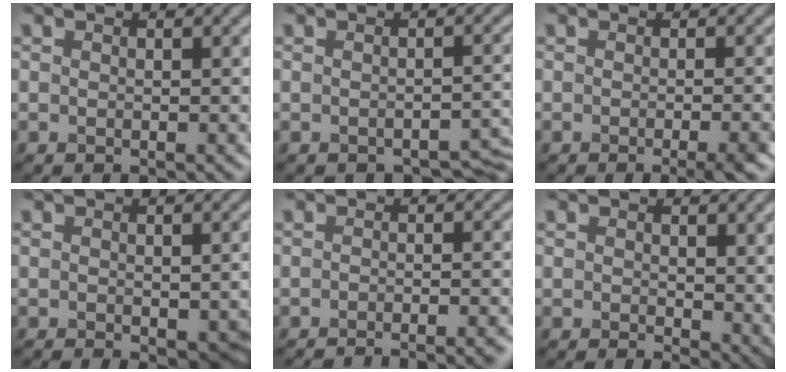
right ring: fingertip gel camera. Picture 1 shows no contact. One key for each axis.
{"total": 1.7, "fx": -1.5, "fy": 0.5, "fz": 0.7, "tx": -0.004, "ty": -0.001, "tz": -0.016}
{"total": 2.8, "fx": -1.3, "fy": 0.5, "fz": 2.4, "tx": -0.026, "ty": -0.002, "tz": -0.026}
{"total": 4.9, "fx": -2.1, "fy": 2.1, "fz": 3.9, "tx": -0.038, "ty": -0.013, "tz": -0.009}
{"total": 6.4, "fx": -5.5, "fy": 1.4, "fz": 3.0, "tx": -0.014, "ty": 0.004, "tz": -0.064}
{"total": 3.5, "fx": -0.2, "fy": 1.6, "fz": 3.1, "tx": -0.034, "ty": -0.008, "tz": -0.004}